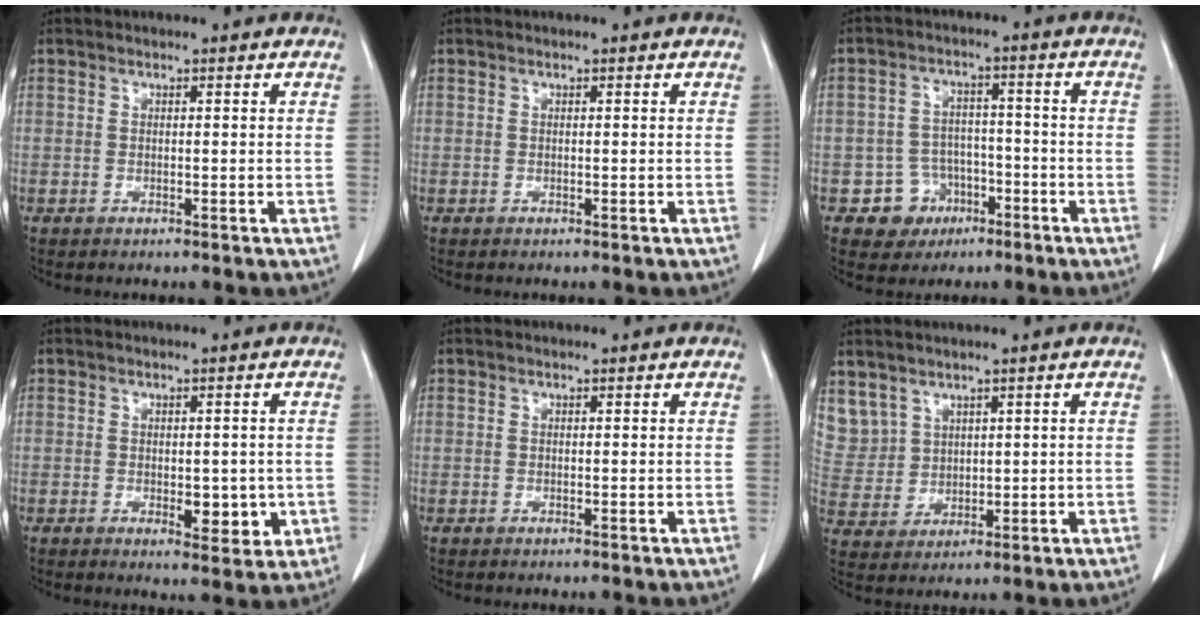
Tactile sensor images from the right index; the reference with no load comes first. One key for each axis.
{"total": 0.0}
{"total": 6.2, "fx": -3.0, "fy": 5.4, "fz": 0.6, "tx": 0.001, "ty": 0.015, "tz": -0.039}
{"total": 5.1, "fx": -0.9, "fy": 2.6, "fz": 4.3, "tx": -0.046, "ty": -0.004, "tz": -0.001}
{"total": 0.0}
{"total": 9.3, "fx": 5.3, "fy": 7.5, "fz": 1.5, "tx": -0.058, "ty": 0.024, "tz": 0.138}